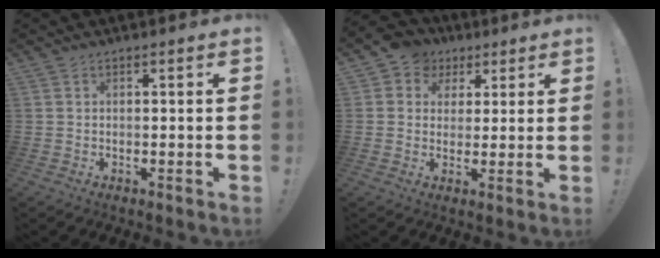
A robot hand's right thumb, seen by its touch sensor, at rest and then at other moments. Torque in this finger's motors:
{"motor_torque": [0.51, 0.93, 0.33, 0.09, 0.15]}